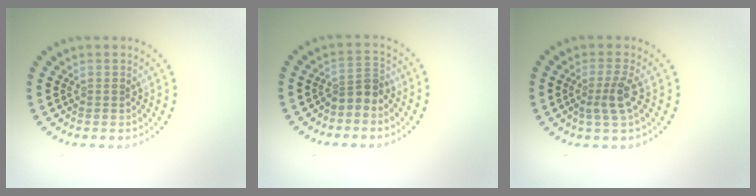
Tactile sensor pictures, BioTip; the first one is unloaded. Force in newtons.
{"total": 2.3, "press": 1.9, "slide": 1.4}
{"total": 2.4, "press": 1.8, "slide": 1.6}